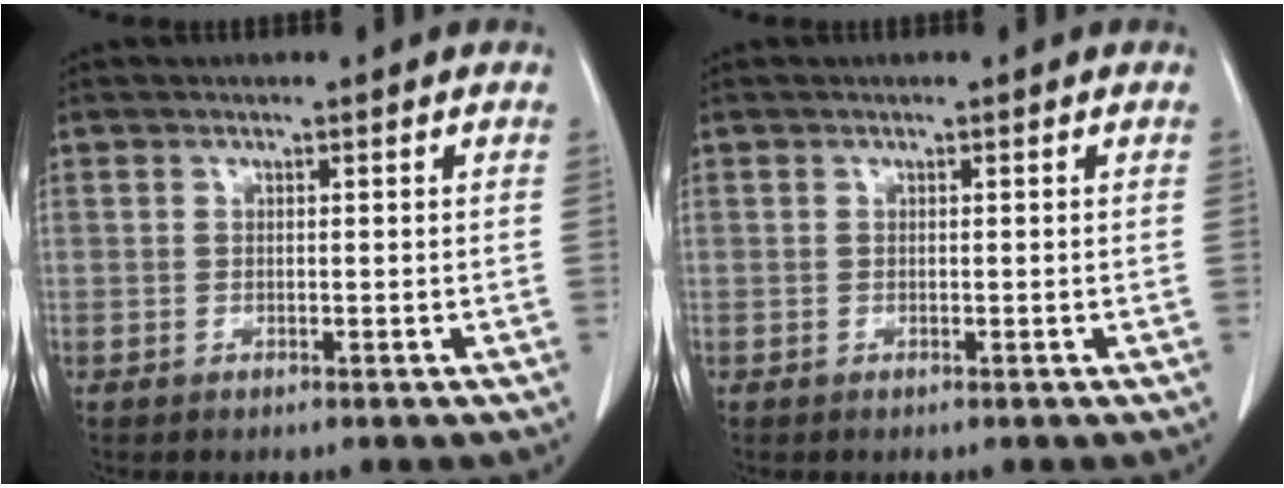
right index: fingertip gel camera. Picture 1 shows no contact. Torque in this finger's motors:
{"motor_torque": [0.00, 0.00, 0.00, 0.00]}